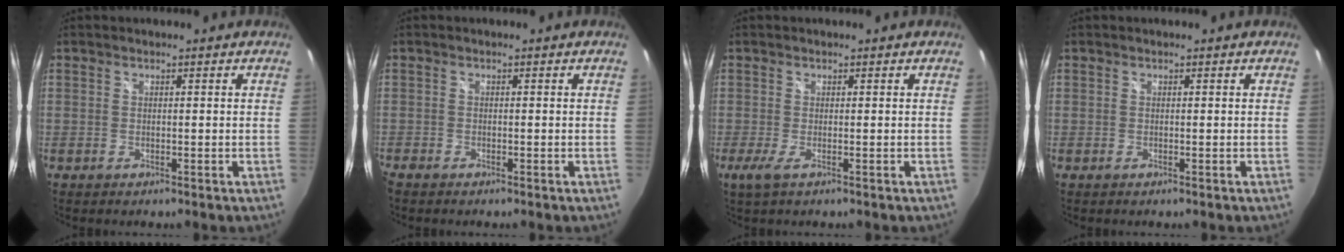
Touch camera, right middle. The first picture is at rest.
{"total": 1.2, "force": [-1.1, 0.5, 0.3], "torque": [-0.009, -0.005, -0.025]}
{"total": 1.8, "force": [-0.6, 0.0, 1.7], "torque": [-0.035, -0.007, -0.013]}
{"total": 0.0}